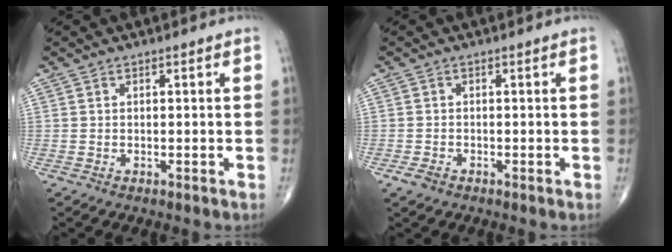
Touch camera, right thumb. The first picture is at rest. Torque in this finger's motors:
{"motor_torque": [0.69, 0.59, -0.10, -0.24, 0.04]}